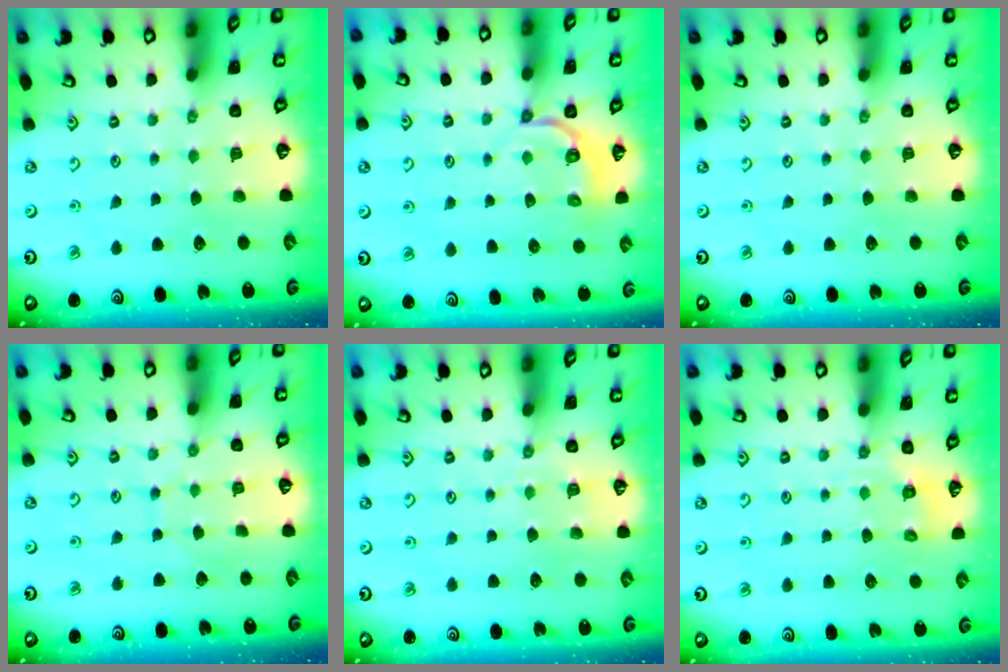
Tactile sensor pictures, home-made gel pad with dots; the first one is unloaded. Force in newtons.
{"total": 5.1, "press": 4.5, "slide": 2.5}
{"total": 0.0}
{"total": 3.5, "press": 3.5, "slide": 0.2}
{"total": 2.9, "press": 2.8, "slide": 0.6}
{"total": 4.0, "press": 3.6, "slide": 1.7}